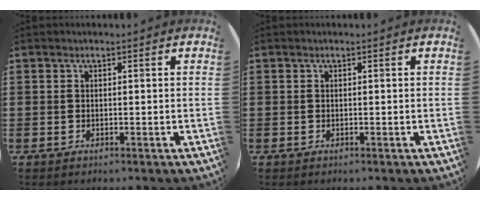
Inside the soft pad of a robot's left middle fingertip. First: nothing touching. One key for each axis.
{"total": 0.0}